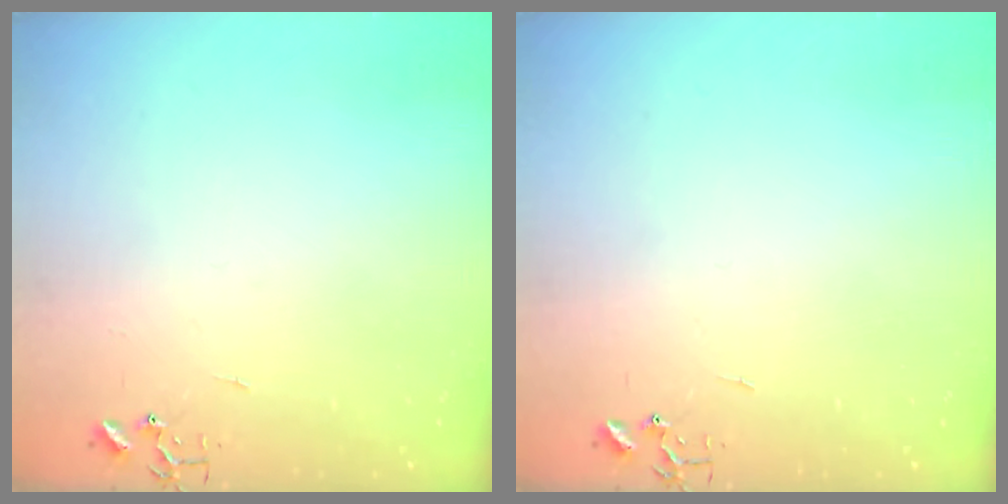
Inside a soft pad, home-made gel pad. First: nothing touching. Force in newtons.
{"total": 0.0}